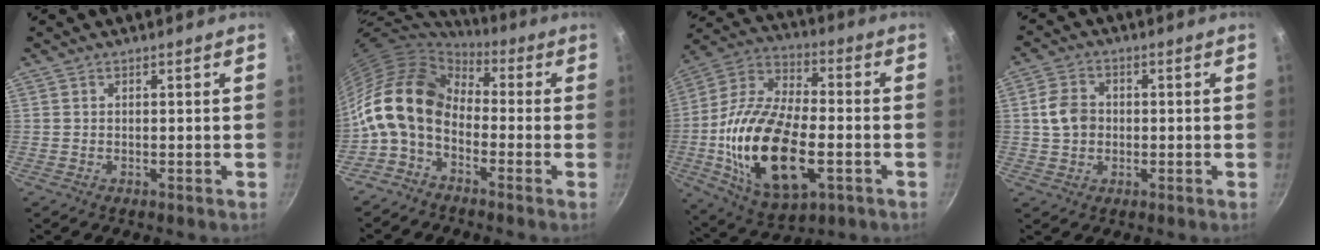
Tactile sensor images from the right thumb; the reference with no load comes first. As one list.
[{"total": 14.8, "force": [-1.5, 10.2, 10.6], "torque": [-0.193, 0.033, -0.051]}, {"total": 24.6, "force": [-5.2, 12.5, 20.5], "torque": [-0.388, 0.022, -0.094]}, {"total": 6.0, "force": [0.1, 4.8, 3.5], "torque": [-0.053, 0.011, -0.004]}]